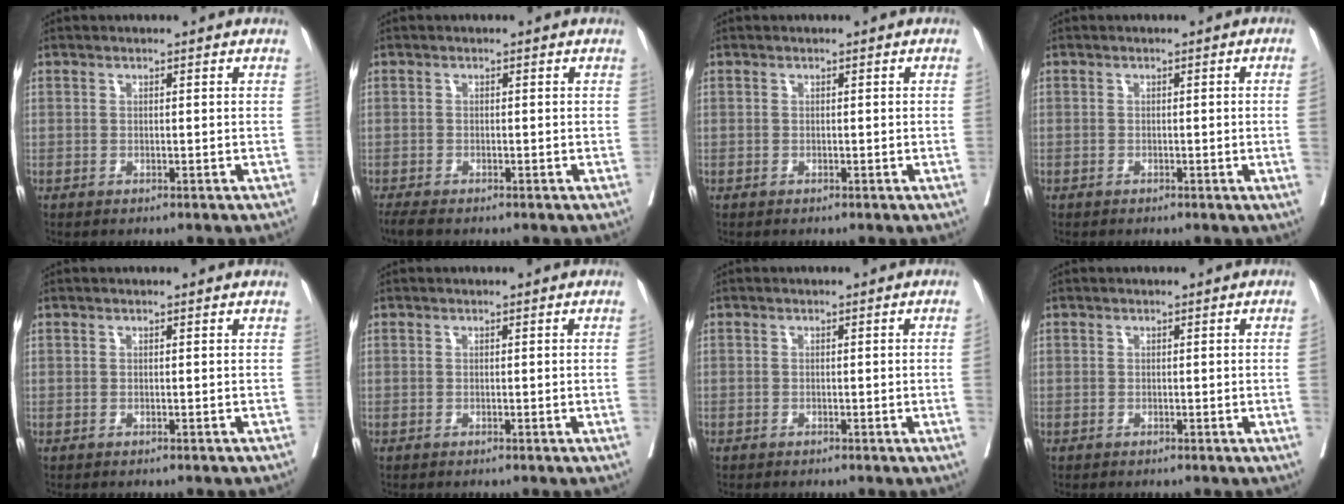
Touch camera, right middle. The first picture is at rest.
{"total": 2.3, "force": [-1.9, 0.4, 1.2], "torque": [-0.028, -0.010, -0.037]}
{"total": 0.8, "force": [0.0, -0.3, 0.7], "torque": [-0.005, 0.002, 0.000]}
{"total": 2.7, "force": [-0.5, -1.0, 2.4], "torque": [-0.031, -0.001, -0.006]}
{"total": 0.0}
{"total": 1.7, "force": [-0.2, -0.6, 1.6], "torque": [-0.022, 0.002, -0.001]}
{"total": 2.0, "force": [-0.5, -0.6, 1.9], "torque": [-0.024, 0.001, -0.006]}
{"total": 2.3, "force": [-0.2, -0.8, 2.2], "torque": [-0.032, 0.000, -0.001]}